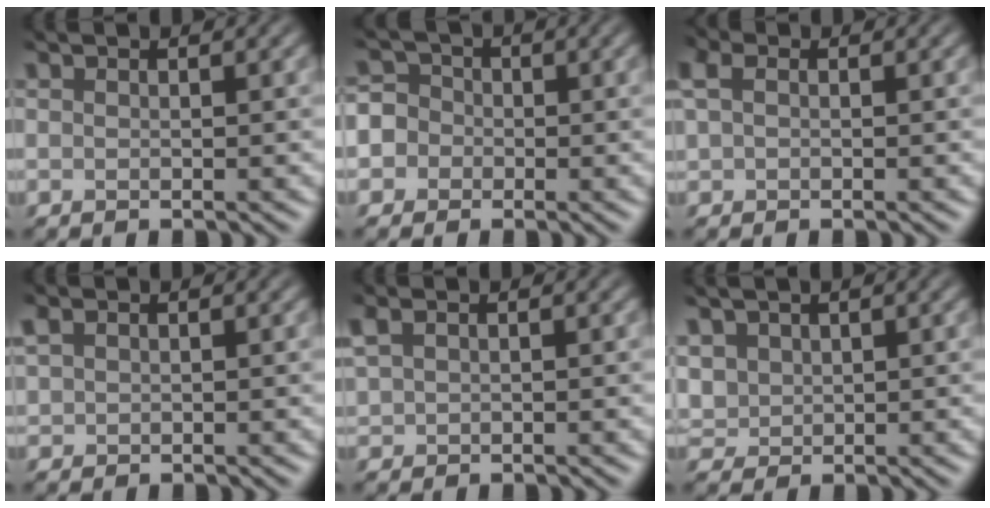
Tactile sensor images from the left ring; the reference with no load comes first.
{"total": 4.3, "force": [-1.0, 4.1, 0.8], "torque": [-0.018, 0.029, -0.040]}
{"total": 2.2, "force": [0.6, 1.6, 1.3], "torque": [-0.041, 0.010, 0.020]}
{"total": 0.8, "force": [0.7, 0.4, 0.2], "torque": [-0.015, 0.007, 0.025]}
{"total": 1.1, "force": [0.7, 0.5, 0.7], "torque": [-0.027, 0.007, 0.026]}
{"total": 1.9, "force": [1.3, 1.3, 0.6], "torque": [-0.029, 0.005, 0.036]}